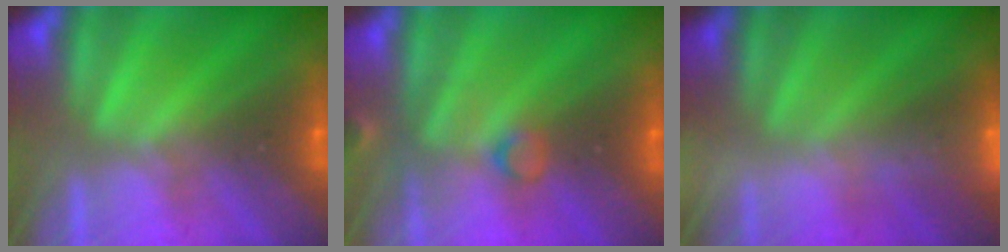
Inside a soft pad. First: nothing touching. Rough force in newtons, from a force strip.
{"total": 2.9}
{"total": 2.2}